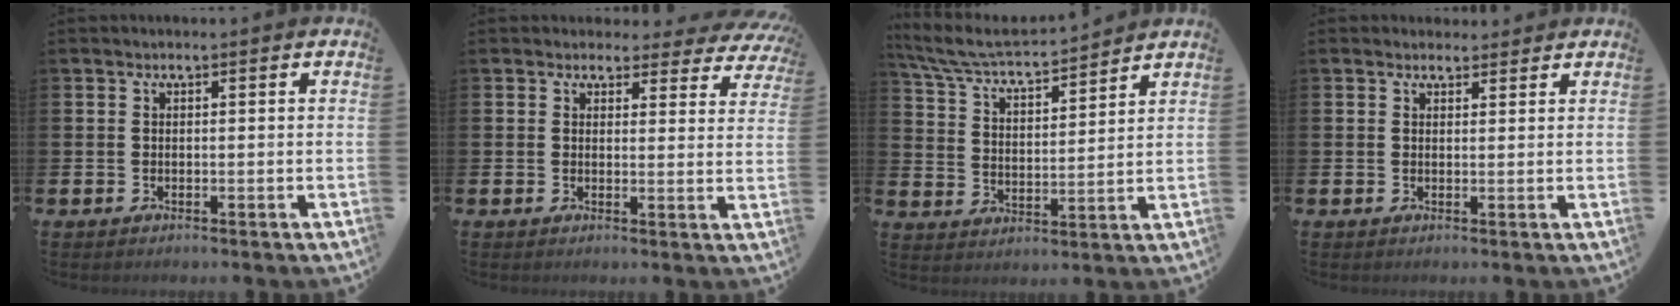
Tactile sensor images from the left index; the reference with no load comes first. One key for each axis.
{"total": 2.9, "fx": 2.4, "fy": 1.5, "fz": 0.3, "tx": -0.002, "ty": -0.020, "tz": 0.037}
{"total": 6.2, "fx": 5.8, "fy": 1.0, "fz": 1.8, "tx": -0.066, "ty": -0.042, "tz": 0.097}
{"total": 1.9, "fx": 1.7, "fy": 0.7, "fz": 0.0, "tx": 0.007, "ty": -0.003, "tz": 0.030}